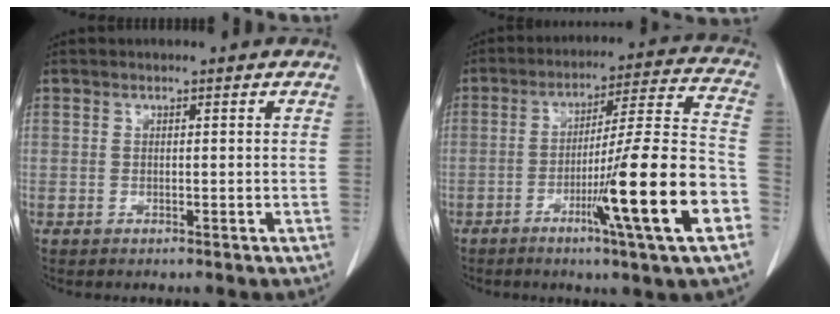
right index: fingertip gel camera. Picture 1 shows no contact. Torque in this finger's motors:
{"motor_torque": [1.48, -0.66, 0.42, 0.09]}